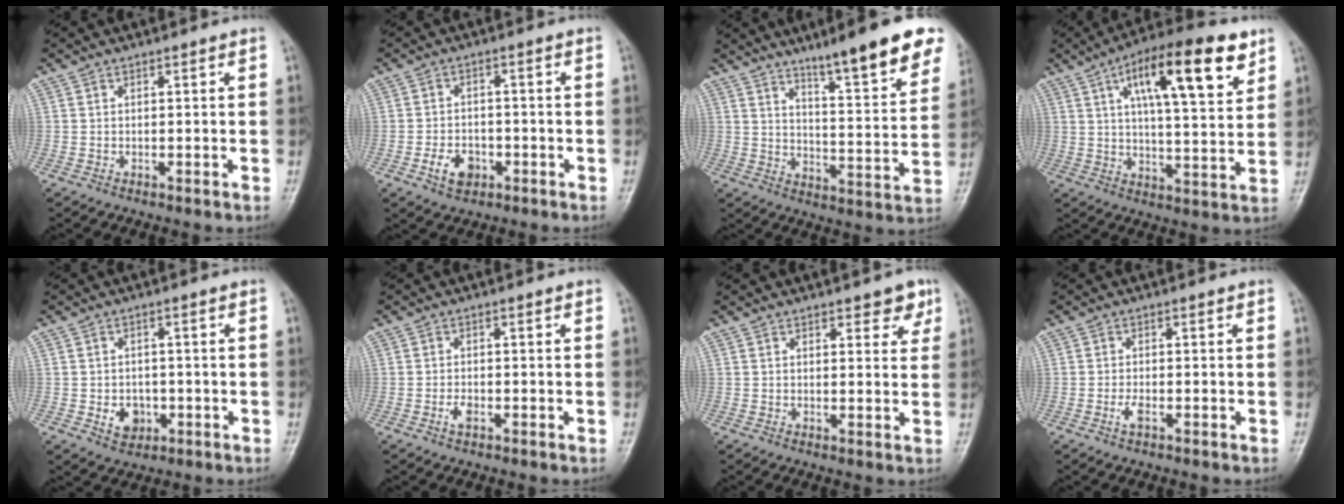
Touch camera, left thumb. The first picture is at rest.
{"total": 5.2, "force": [-2.3, 3.6, 2.9], "torque": [-0.040, 0.015, -0.037]}
{"total": 16.7, "force": [11.1, 2.6, 12.2], "torque": [-0.144, -0.058, 0.166]}
{"total": 18.7, "force": [8.8, 5.8, 15.5], "torque": [-0.218, -0.018, 0.135]}
{"total": 4.6, "force": [-1.3, 3.7, 2.4], "torque": [-0.018, 0.006, -0.013]}
{"total": 1.9, "force": [-0.9, 1.0, 1.4], "torque": [-0.029, 0.003, -0.018]}
{"total": 4.5, "force": [2.7, 2.1, 2.9], "torque": [-0.012, -0.012, 0.030]}
{"total": 1.9, "force": [-0.8, 0.7, 1.5], "torque": [-0.035, 0.002, -0.018]}